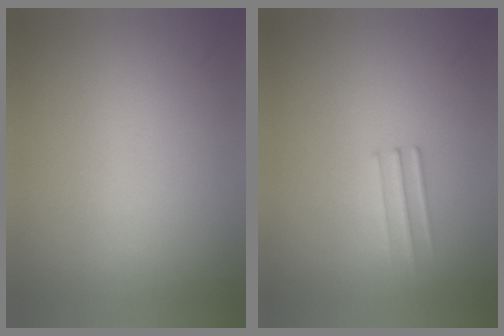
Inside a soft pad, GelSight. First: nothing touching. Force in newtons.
{"total": 1.2}